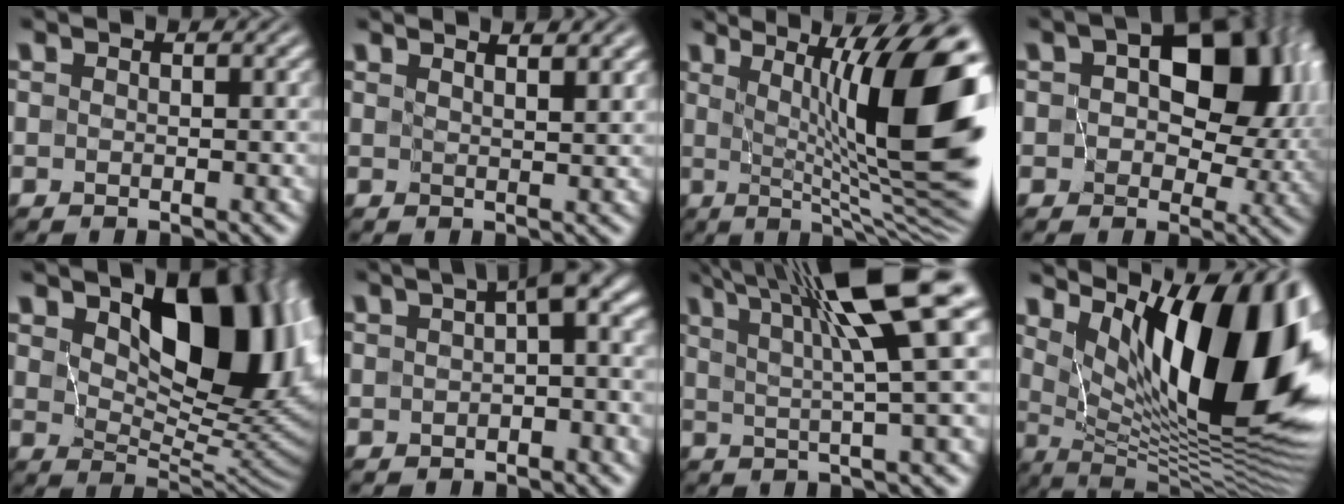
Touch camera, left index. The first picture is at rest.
{"total": 2.2, "force": [1.8, 0.2, 1.2], "torque": [-0.010, 0.004, 0.021]}
{"total": 14.5, "force": [2.2, 3.1, 14.0], "torque": [-0.177, 0.004, 0.037]}
{"total": 11.4, "force": [2.4, 6.9, 8.7], "torque": [-0.115, 0.009, 0.033]}
{"total": 10.0, "force": [3.3, 5.2, 7.9], "torque": [-0.118, -0.006, 0.056]}
{"total": 4.6, "force": [0.6, 2.0, 4.1], "torque": [-0.042, 0.019, 0.000]}
{"total": 10.6, "force": [5.0, 1.4, 9.3], "torque": [-0.125, 0.027, 0.077]}
{"total": 16.5, "force": [5.8, 5.9, 14.3], "torque": [-0.187, 0.004, 0.097]}